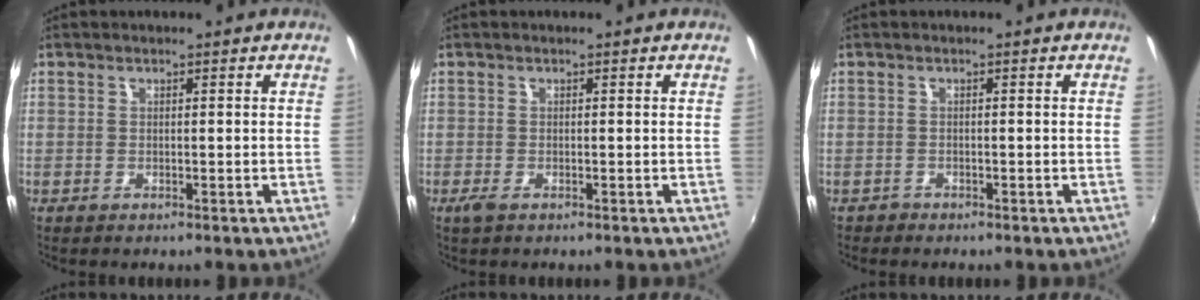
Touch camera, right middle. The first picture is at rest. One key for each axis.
{"total": 1.5, "fx": -0.9, "fy": 0.5, "fz": 1.1, "tx": -0.022, "ty": -0.006, "tz": -0.016}
{"total": 1.1, "fx": -0.9, "fy": 0.6, "fz": -0.1, "tx": -0.002, "ty": -0.002, "tz": -0.017}